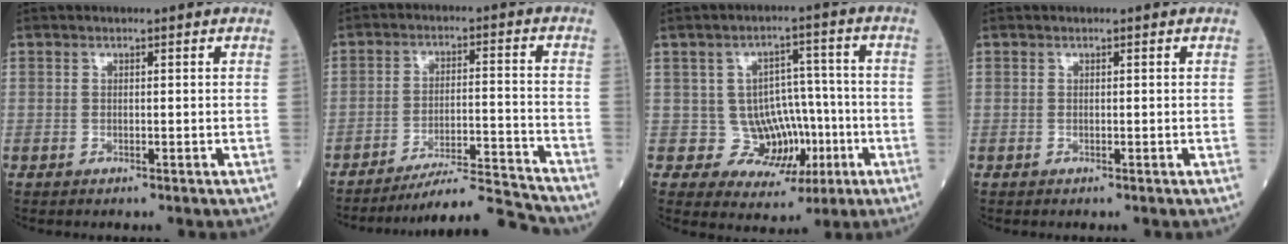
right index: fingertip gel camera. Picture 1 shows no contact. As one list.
[{"total": 10.9, "force": [-10.6, -1.6, 1.6], "torque": [-0.016, 0.011, -0.176]}, {"total": 7.7, "force": [-1.4, 7.0, 2.8], "torque": [-0.024, 0.027, -0.008]}, {"total": 0.0}]